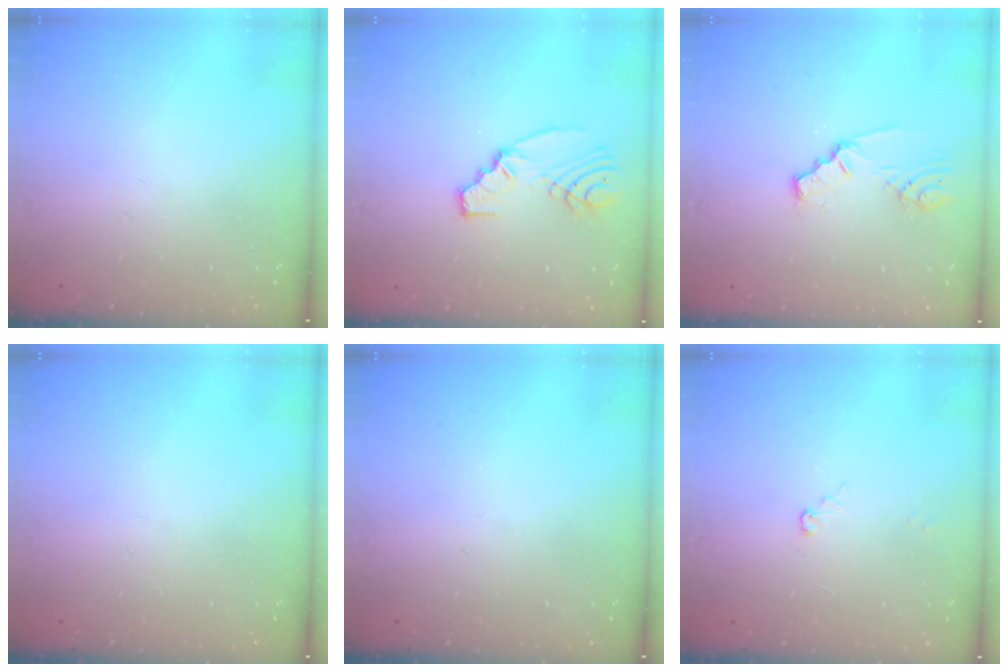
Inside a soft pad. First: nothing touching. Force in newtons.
{"total": 7.3, "press": 6.3, "slide": 3.6}
{"total": 2.4, "press": 2.4, "slide": 0.2}
{"total": 0.0}
{"total": 0.0}
{"total": 3.8, "press": 3.8, "slide": 0.4}